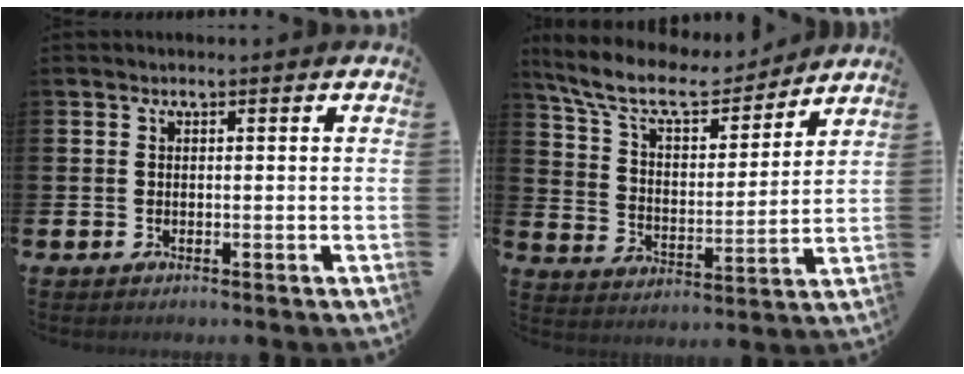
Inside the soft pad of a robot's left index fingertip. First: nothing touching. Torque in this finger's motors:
{"motor_torque": [1.14, -1.00, 0.69, 0.15]}